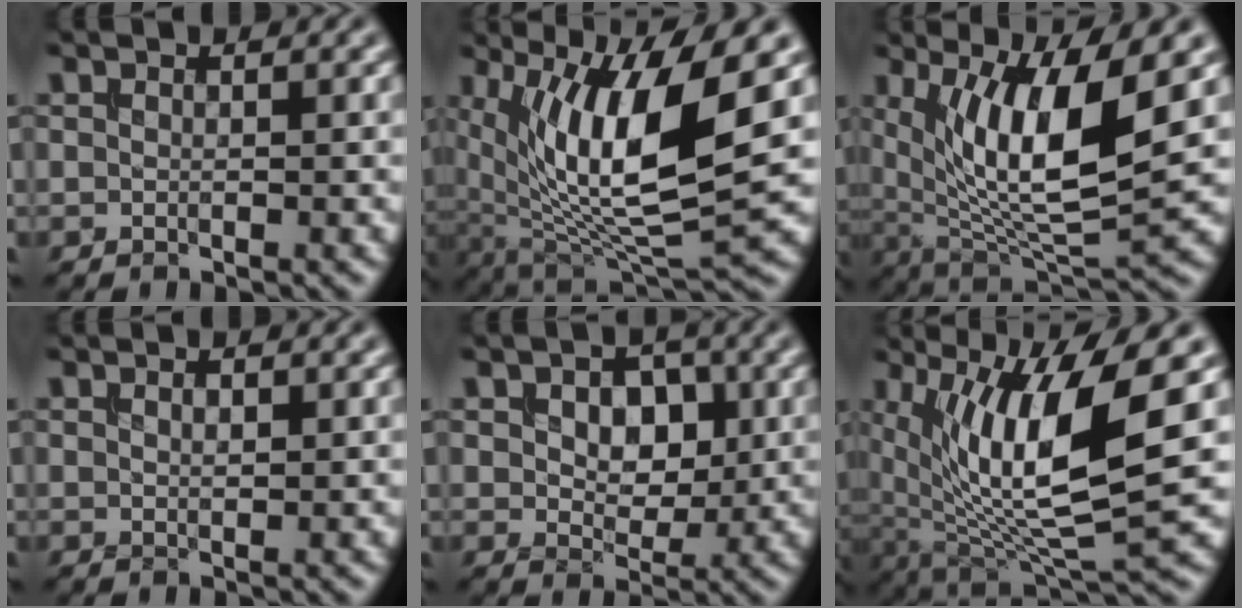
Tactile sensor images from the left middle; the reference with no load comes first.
{"total": 12.1, "force": [3.2, 3.6, 11.2], "torque": [-0.193, -0.006, 0.062]}
{"total": 9.9, "force": [2.8, 3.0, 9.1], "torque": [-0.151, -0.015, 0.055]}
{"total": 0.9, "force": [0.4, 0.4, 0.7], "torque": [-0.013, 0.000, 0.009]}
{"total": 5.0, "force": [1.1, 3.4, 3.6], "torque": [-0.053, 0.002, 0.009]}
{"total": 12.0, "force": [2.8, 3.3, 11.2], "torque": [-0.199, -0.006, 0.059]}